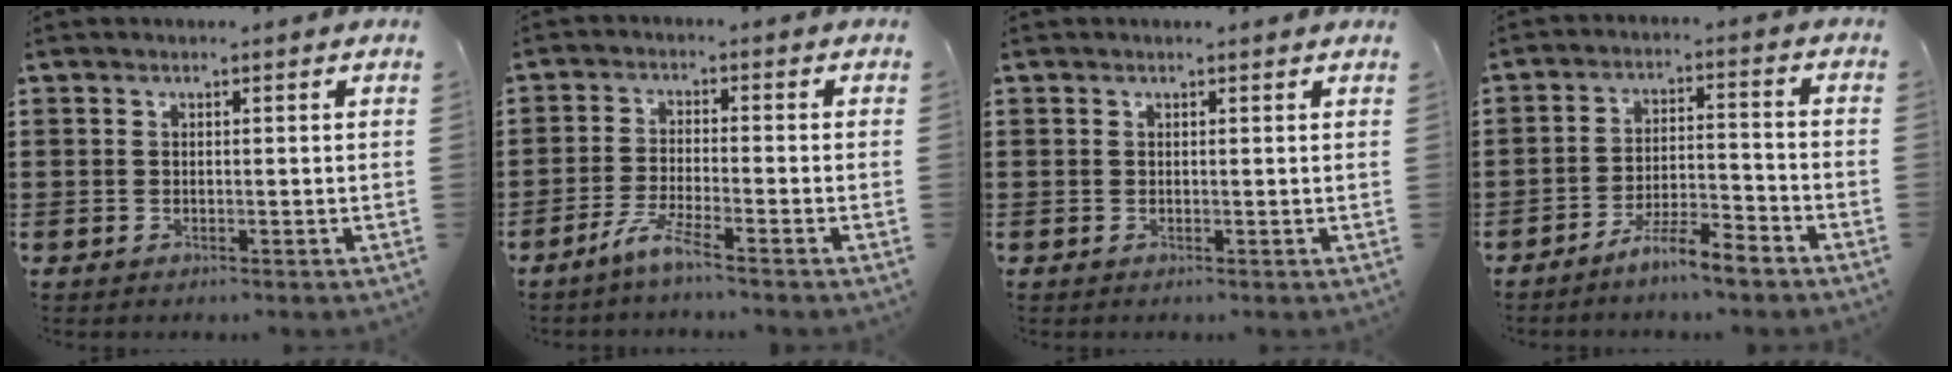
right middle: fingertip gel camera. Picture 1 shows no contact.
{"total": 4.3, "force": [-3.3, -0.1, 2.8], "torque": [-0.062, -0.007, -0.063]}
{"total": 0.0}
{"total": 5.6, "force": [-5.1, 0.2, 2.3], "torque": [-0.055, -0.006, -0.099]}